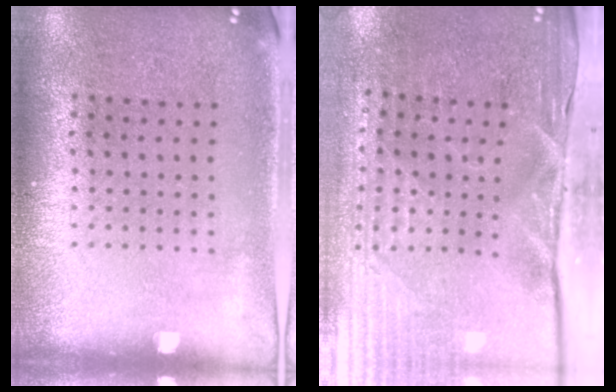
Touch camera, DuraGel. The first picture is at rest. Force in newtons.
{"total": 4.8, "press": 4.1, "slide": 2.5}